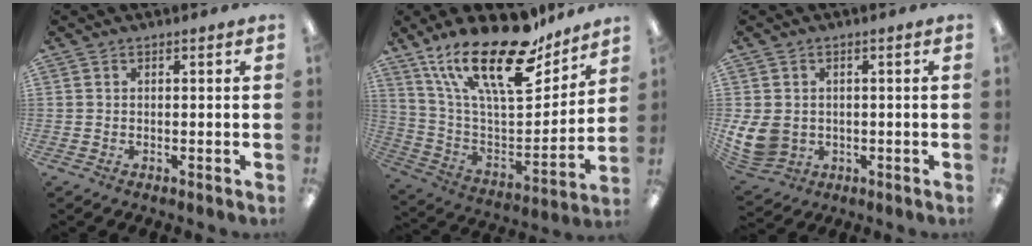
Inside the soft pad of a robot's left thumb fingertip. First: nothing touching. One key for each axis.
{"total": 25.9, "fx": 17.2, "fy": 9.7, "fz": 16.8, "tx": -0.293, "ty": -0.097, "tz": 0.299}
{"total": 8.1, "fx": 0.0, "fy": 6.9, "fz": 4.1, "tx": -0.100, "ty": 0.005, "tz": 0.004}